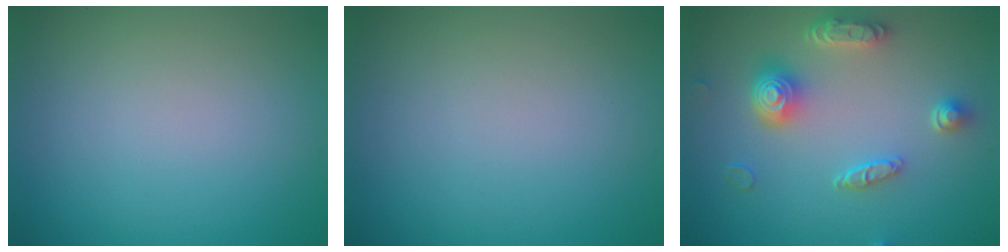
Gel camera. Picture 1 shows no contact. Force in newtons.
{"total": 0.0}
{"total": 4.6, "press": 3.7, "slide": 2.8}